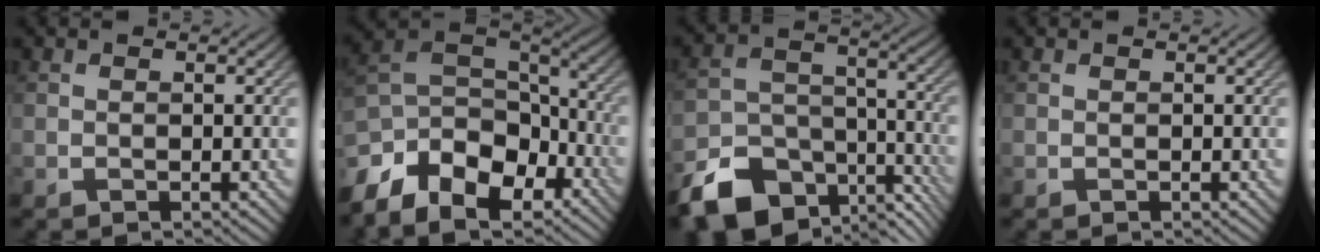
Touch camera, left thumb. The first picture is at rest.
{"total": 13.3, "force": [-7.6, 7.3, 8.0], "torque": [-0.201, -0.032, -0.130]}
{"total": 14.2, "force": [-9.4, 8.2, 6.8], "torque": [-0.155, -0.038, -0.145]}
{"total": 0.0}